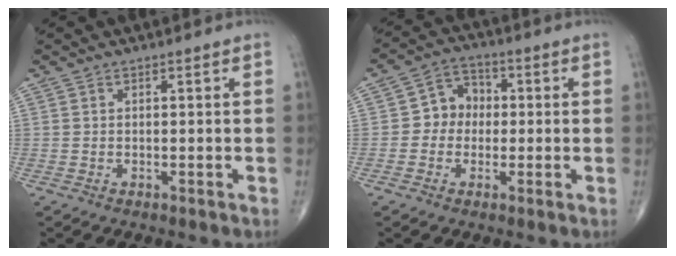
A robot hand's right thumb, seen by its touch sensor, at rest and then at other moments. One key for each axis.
{"total": 6.4, "fx": -0.3, "fy": 5.6, "fz": 3.0, "tx": -0.019, "ty": 0.021, "tz": -0.020}